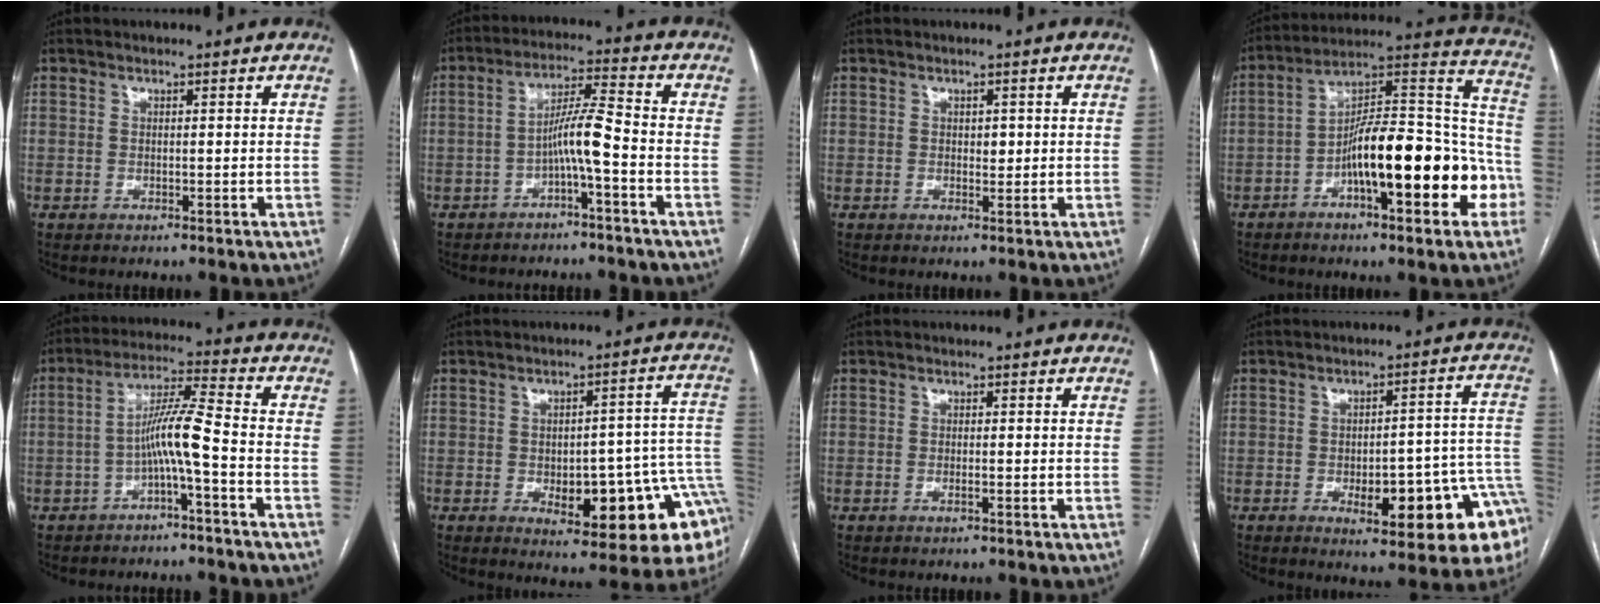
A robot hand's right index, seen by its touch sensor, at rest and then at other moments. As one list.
[{"total": 6.2, "force": [-2.2, -0.8, 5.8], "torque": [-0.106, 0.018, -0.041]}, {"total": 1.3, "force": [0.2, 0.9, 1.0], "torque": [-0.010, 0.000, 0.003]}, {"total": 20.7, "force": [-7.0, 5.2, 18.8], "torque": [-0.238, 0.043, -0.098]}, {"total": 7.2, "force": [-2.4, -0.4, 6.8], "torque": [-0.124, 0.023, -0.045]}, {"total": 17.3, "force": [-5.6, 5.7, 15.3], "torque": [-0.105, 0.034, -0.054]}, {"total": 0.8, "force": [-0.3, 0.0, 0.7], "torque": [-0.015, -0.001, -0.004]}, {"total": 16.1, "force": [-6.1, 4.4, 14.2], "torque": [-0.092, 0.037, -0.062]}]